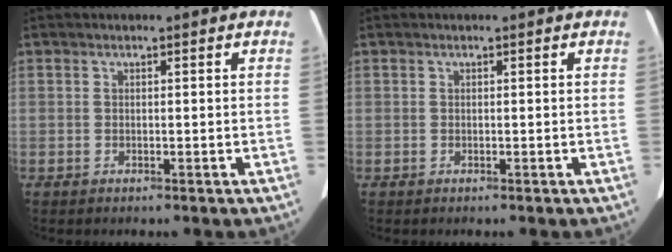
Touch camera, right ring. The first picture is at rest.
{"total": 0.0}